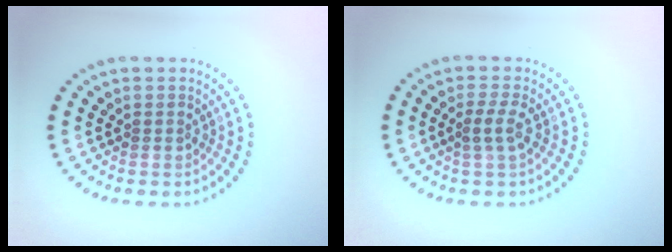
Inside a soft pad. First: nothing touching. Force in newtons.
{"total": 1.8, "press": 1.6, "slide": 0.8}